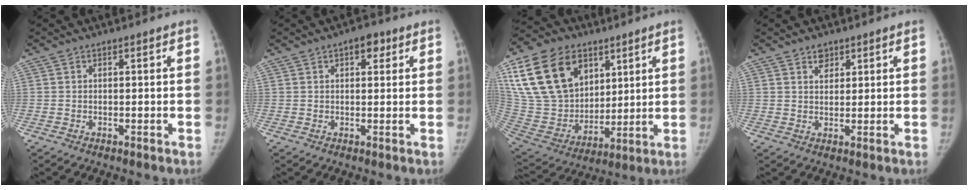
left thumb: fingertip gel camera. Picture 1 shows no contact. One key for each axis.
{"total": 3.8, "fx": 1.8, "fy": 2.1, "fz": 2.6, "tx": -0.018, "ty": -0.001, "tz": 0.019}
{"total": 25.2, "fx": 11.4, "fy": 17.5, "fz": 14.0, "tx": -0.266, "ty": -0.014, "tz": 0.221}
{"total": 2.8, "fx": 1.8, "fy": 1.9, "fz": 1.1, "tx": -0.002, "ty": -0.012, "tz": 0.031}